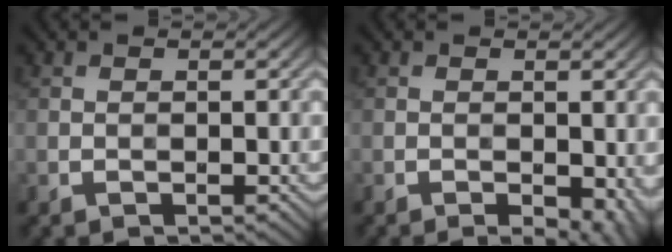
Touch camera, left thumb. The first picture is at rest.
{"total": 4.1, "force": [-1.7, 1.9, 3.2], "torque": [-0.042, -0.012, -0.015]}